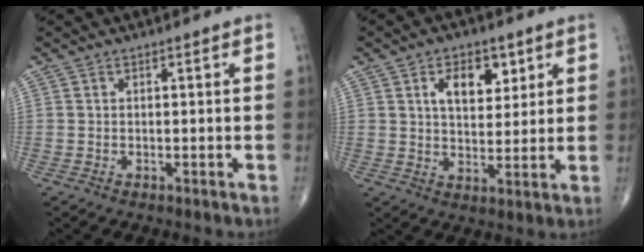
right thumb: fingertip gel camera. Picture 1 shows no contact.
{"total": 8.3, "force": [3.5, 4.9, 5.8], "torque": [-0.064, -0.018, 0.058]}